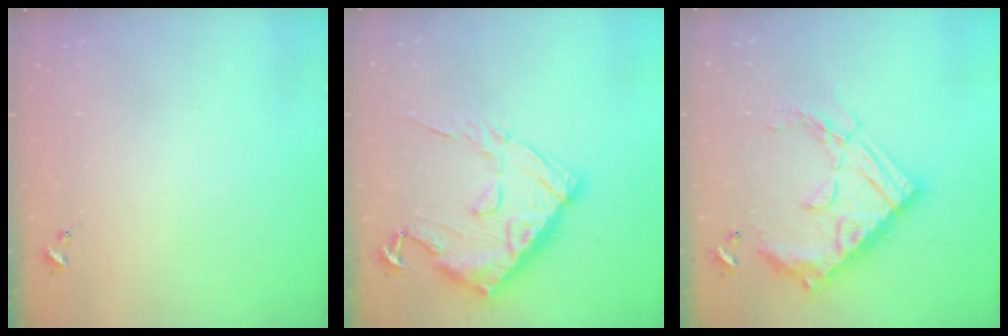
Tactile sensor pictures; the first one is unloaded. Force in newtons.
{"total": 18.7, "press": 18.6, "slide": 1.2}
{"total": 23.7, "press": 23.6, "slide": 2.2}